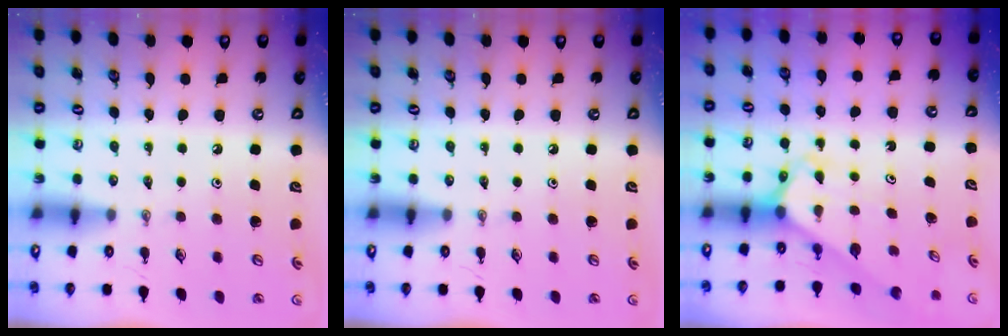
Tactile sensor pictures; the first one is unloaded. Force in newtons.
{"total": 0.0}
{"total": 2.7, "press": 2.7, "slide": 0.2}